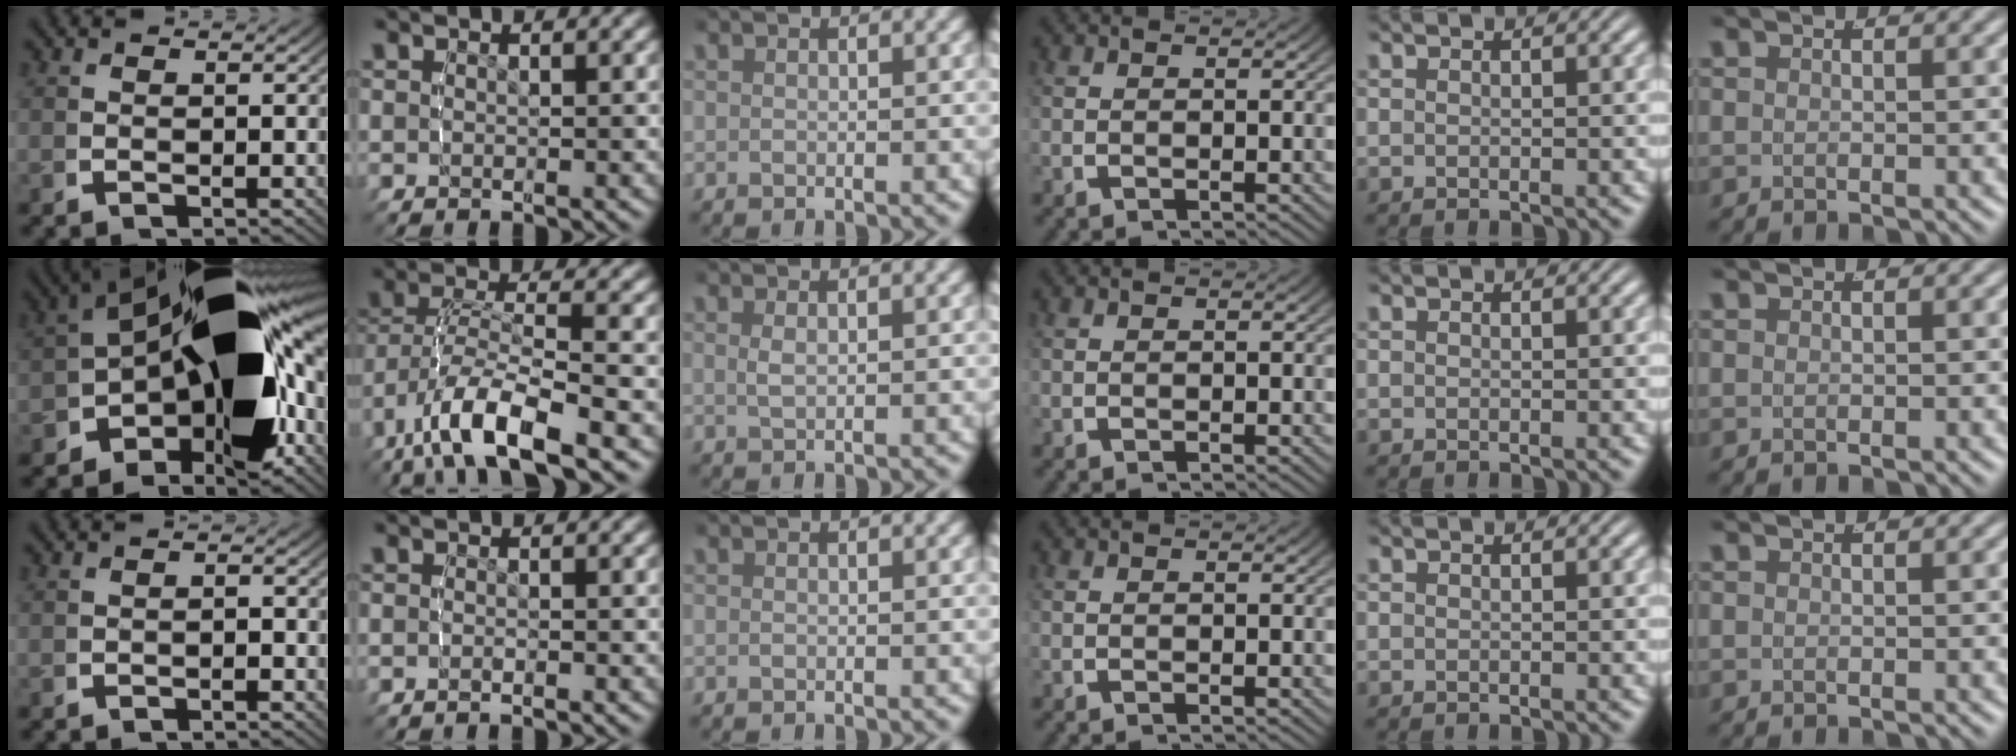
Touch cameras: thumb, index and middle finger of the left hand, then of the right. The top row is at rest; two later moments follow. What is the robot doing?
{"motion": "lift_and_place", "object": "legos"}